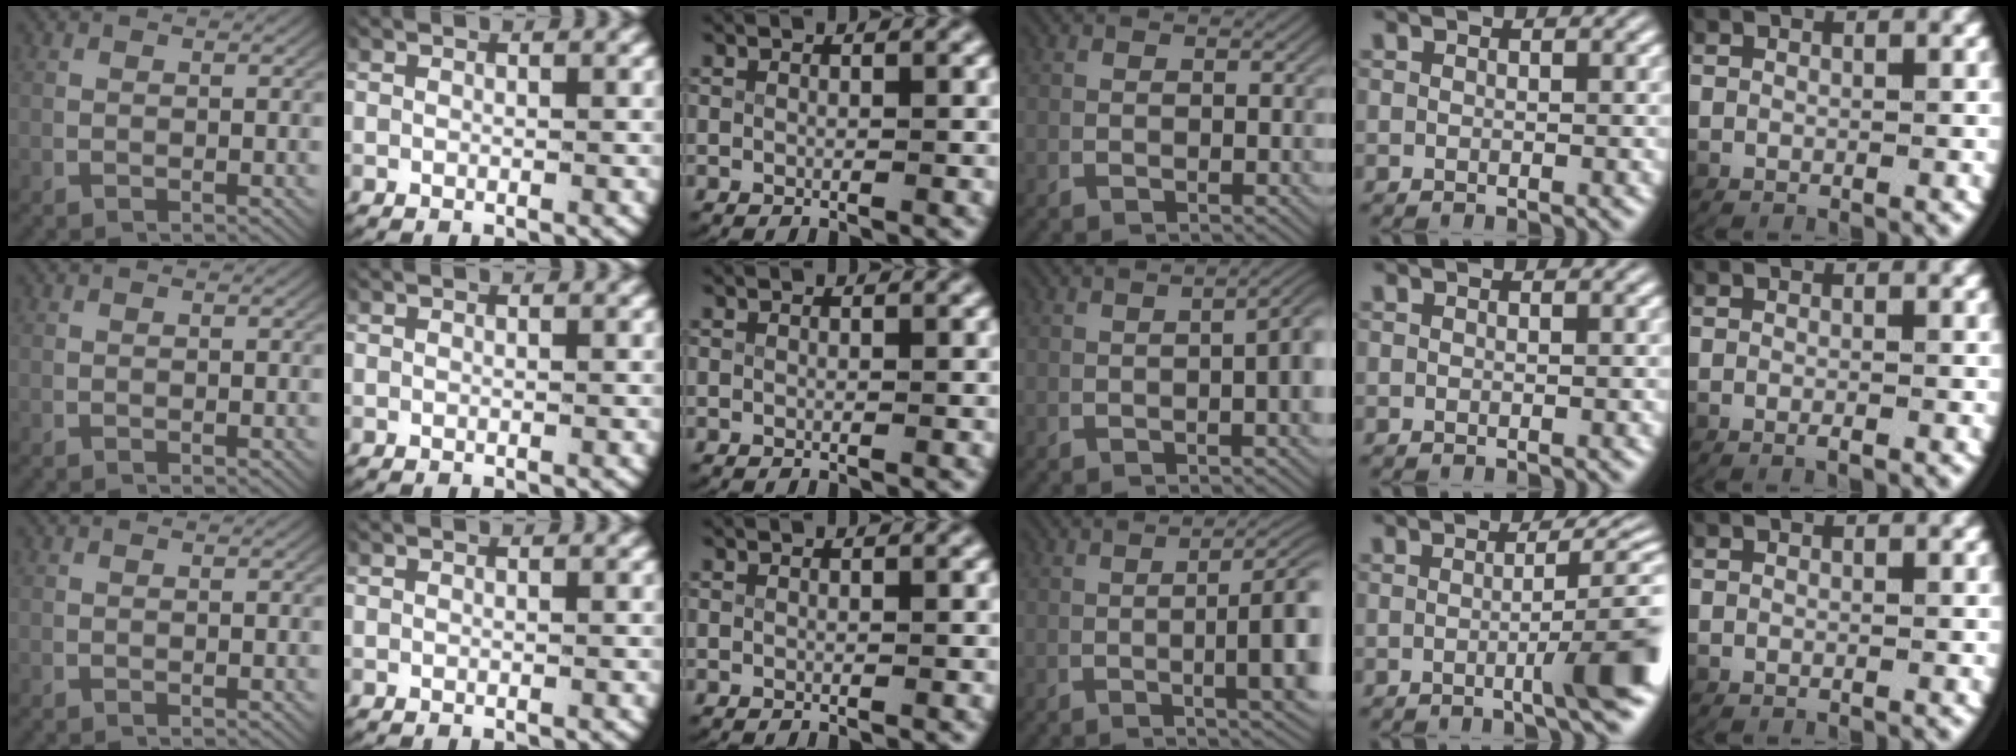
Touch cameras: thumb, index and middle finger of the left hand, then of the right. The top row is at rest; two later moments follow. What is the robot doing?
{"motion": "lift_and_place", "object": "keyboard"}